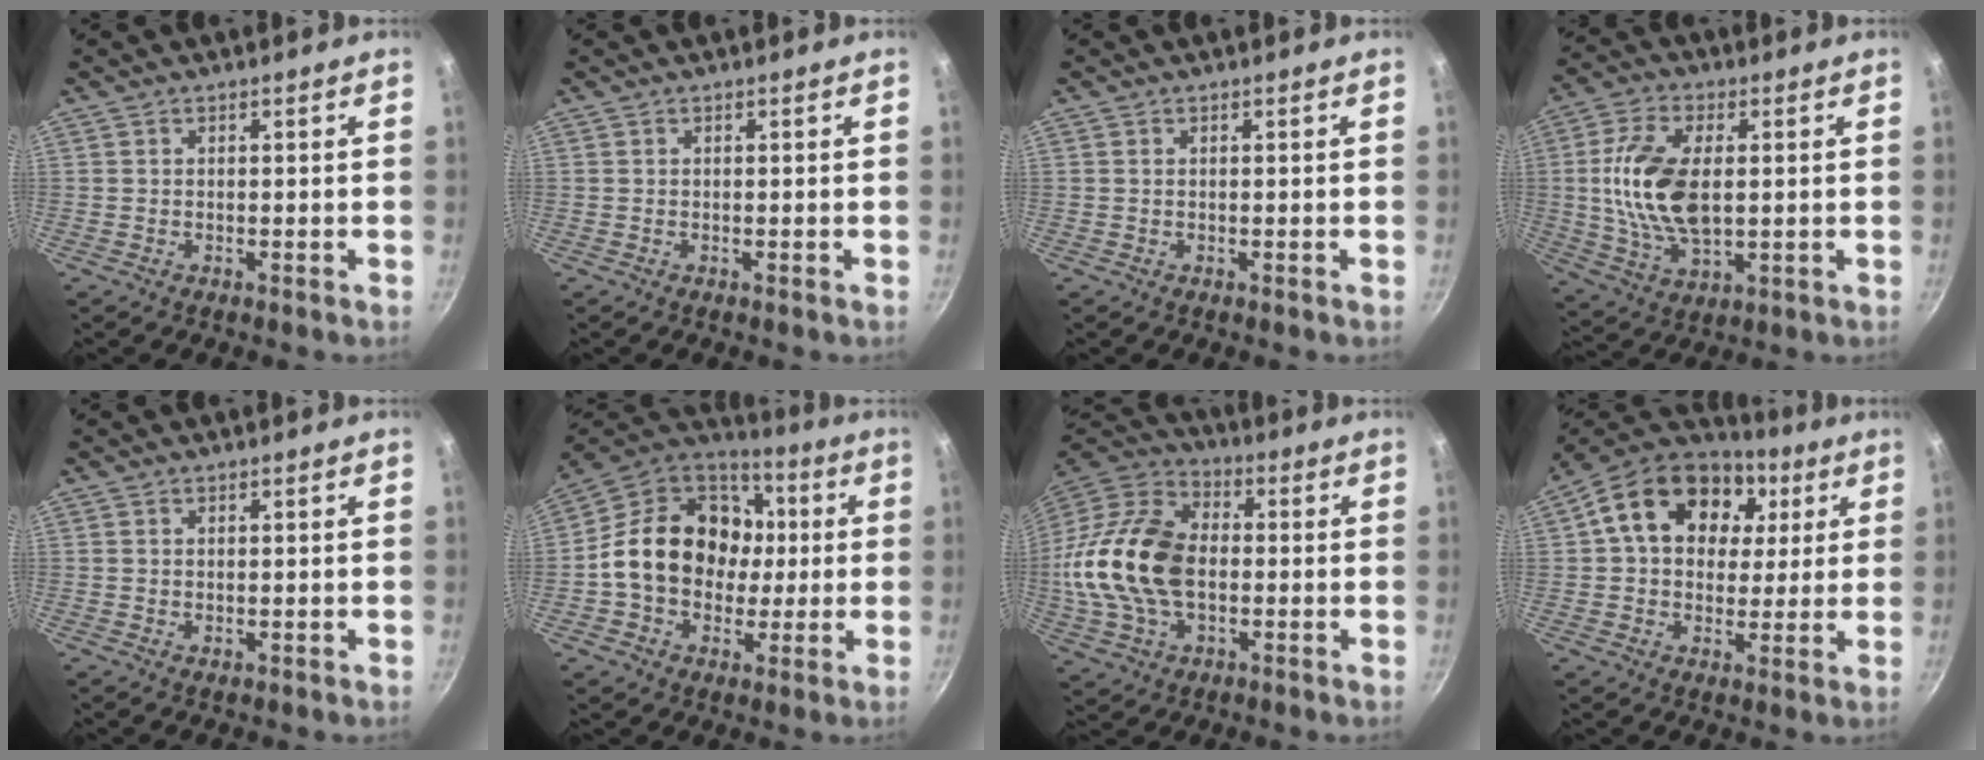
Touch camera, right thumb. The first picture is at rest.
{"total": 0.0}
{"total": 0.0}
{"total": 15.0, "force": [1.1, 8.2, 12.5], "torque": [-0.235, 0.004, 0.023]}
{"total": 0.6, "force": [0.3, 0.4, 0.3], "torque": [-0.002, -0.006, 0.002]}
{"total": 21.6, "force": [0.5, 17.4, 12.9], "torque": [-0.190, 0.036, 0.002]}
{"total": 21.3, "force": [-0.9, 13.9, 16.1], "torque": [-0.303, 0.031, -0.024]}
{"total": 19.4, "force": [5.8, 14.3, 11.7], "torque": [-0.188, 0.015, 0.083]}